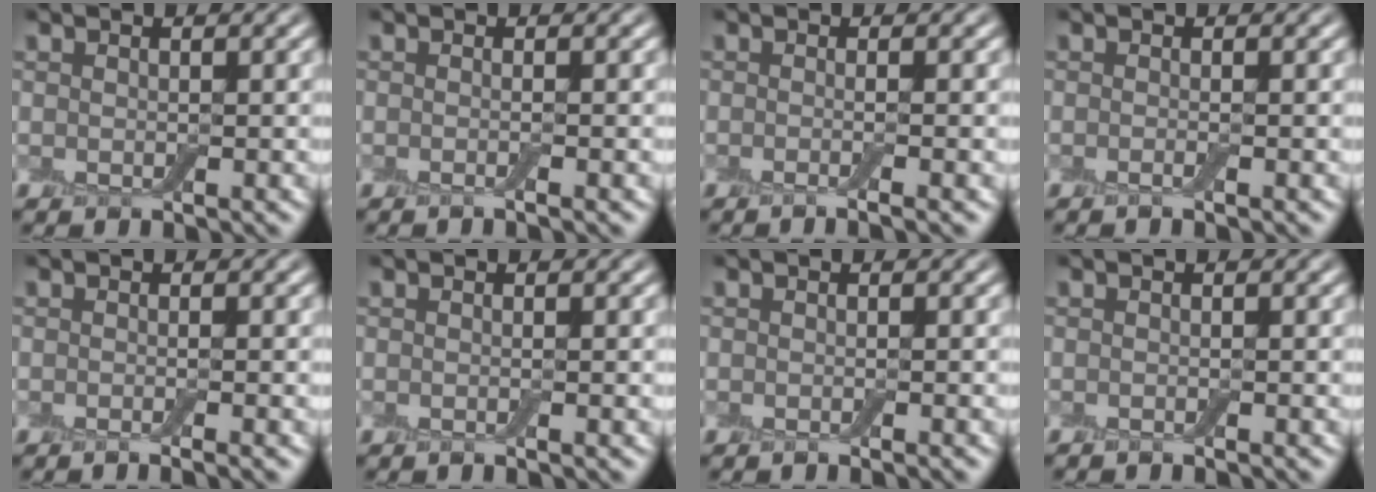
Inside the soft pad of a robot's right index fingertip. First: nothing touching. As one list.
[{"total": 1.2, "force": [-0.4, 0.2, 1.1], "torque": [-0.012, -0.007, -0.013]}, {"total": 2.5, "force": [-0.6, 0.9, 2.2], "torque": [-0.010, -0.004, -0.020]}, {"total": 0.8, "force": [-0.3, 0.2, 0.7], "torque": [-0.011, -0.008, -0.011]}, {"total": 1.9, "force": [-0.8, 0.5, 1.6], "torque": [-0.004, -0.002, -0.014]}, {"total": 0.8, "force": [-0.3, 0.1, 0.7], "torque": [-0.008, -0.004, -0.006]}, {"total": 0.9, "force": [-0.6, 0.1, 0.7], "torque": [-0.005, -0.001, -0.011]}, {"total": 0.8, "force": [-0.7, 0.0, 0.4], "torque": [-0.002, -0.004, -0.014]}]